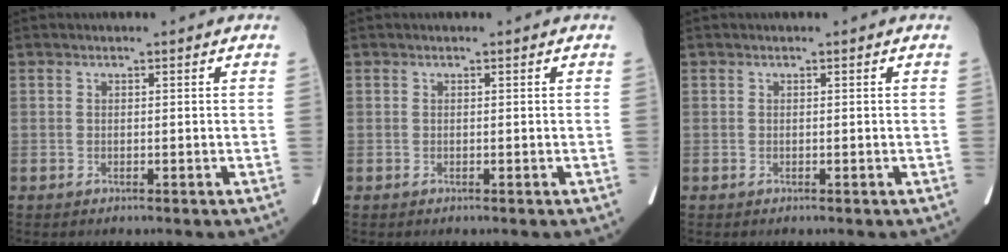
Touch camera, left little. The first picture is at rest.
{"total": 0.0}
{"total": 0.0}